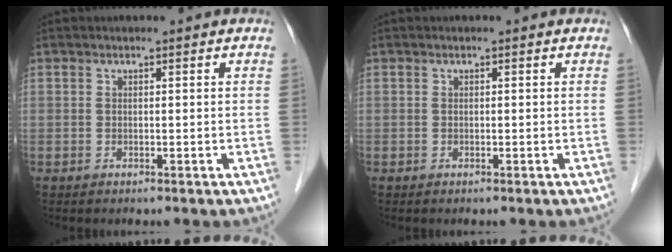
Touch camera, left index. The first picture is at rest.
{"total": 0.0}